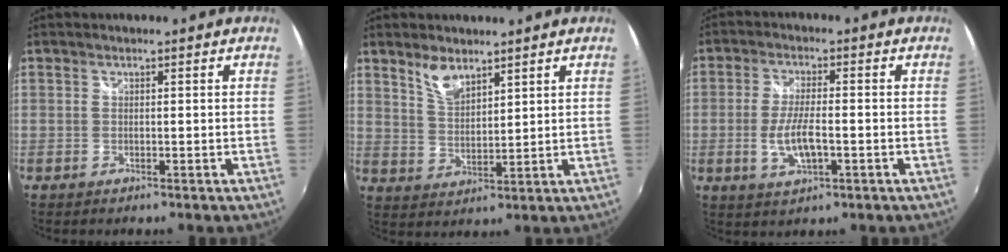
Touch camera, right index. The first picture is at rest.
{"total": 5.5, "force": [4.1, 2.2, 3.0], "torque": [-0.051, 0.001, 0.082]}
{"total": 7.1, "force": [-1.8, 2.2, 6.5], "torque": [-0.132, -0.004, -0.030]}